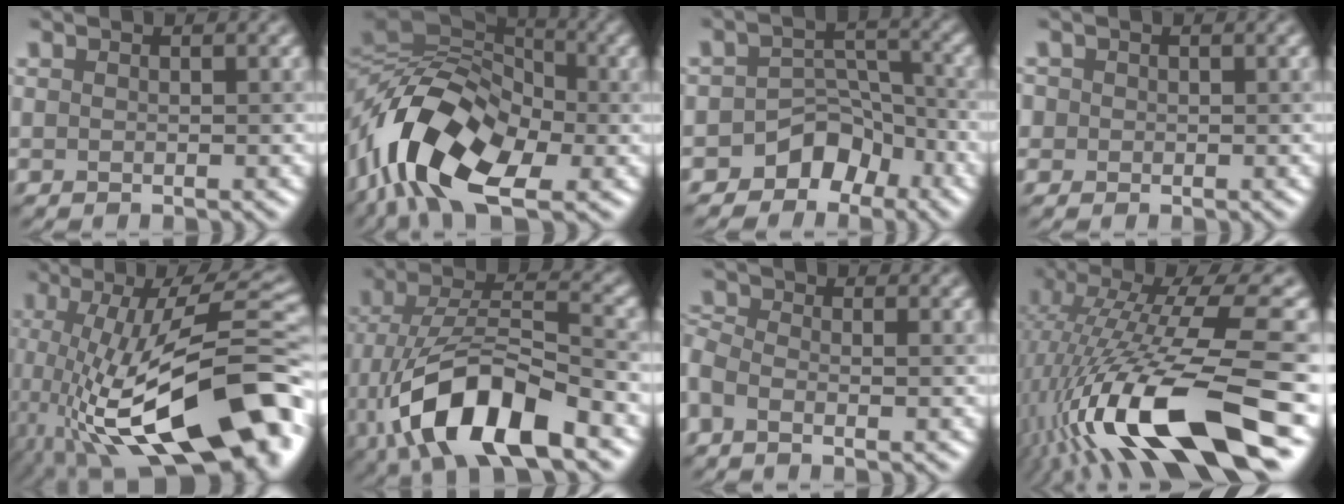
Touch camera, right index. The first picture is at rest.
{"total": 14.4, "force": [-4.4, 8.3, 10.9], "torque": [-0.203, 0.018, -0.098]}
{"total": 5.4, "force": [-3.7, 3.6, 1.6], "torque": [0.005, 0.017, -0.061]}
{"total": 1.4, "force": [0.3, 1.3, 0.3], "torque": [-0.002, 0.005, -0.007]}
{"total": 17.2, "force": [-4.6, 6.2, 15.3], "torque": [-0.236, 0.018, -0.080]}
{"total": 11.8, "force": [-5.6, 4.7, 9.2], "torque": [-0.180, 0.003, -0.104]}
{"total": 2.4, "force": [-0.8, 1.2, 1.9], "torque": [-0.047, -0.001, -0.030]}
{"total": 16.0, "force": [-5.3, 4.0, 14.5], "torque": [-0.266, 0.007, -0.083]}